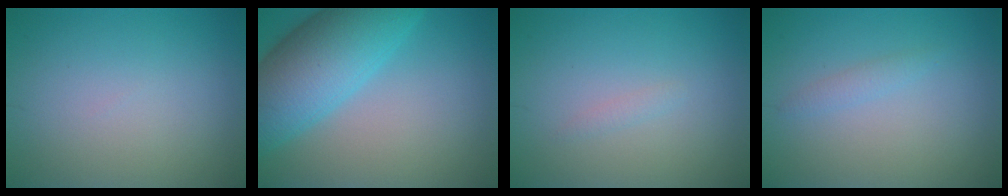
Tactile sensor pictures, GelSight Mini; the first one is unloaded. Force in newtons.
{"total": 9.4, "press": 9.4, "slide": 0.3}
{"total": 0.6, "press": 0.6, "slide": 0.0}
{"total": 1.0, "press": 1.0, "slide": 0.1}